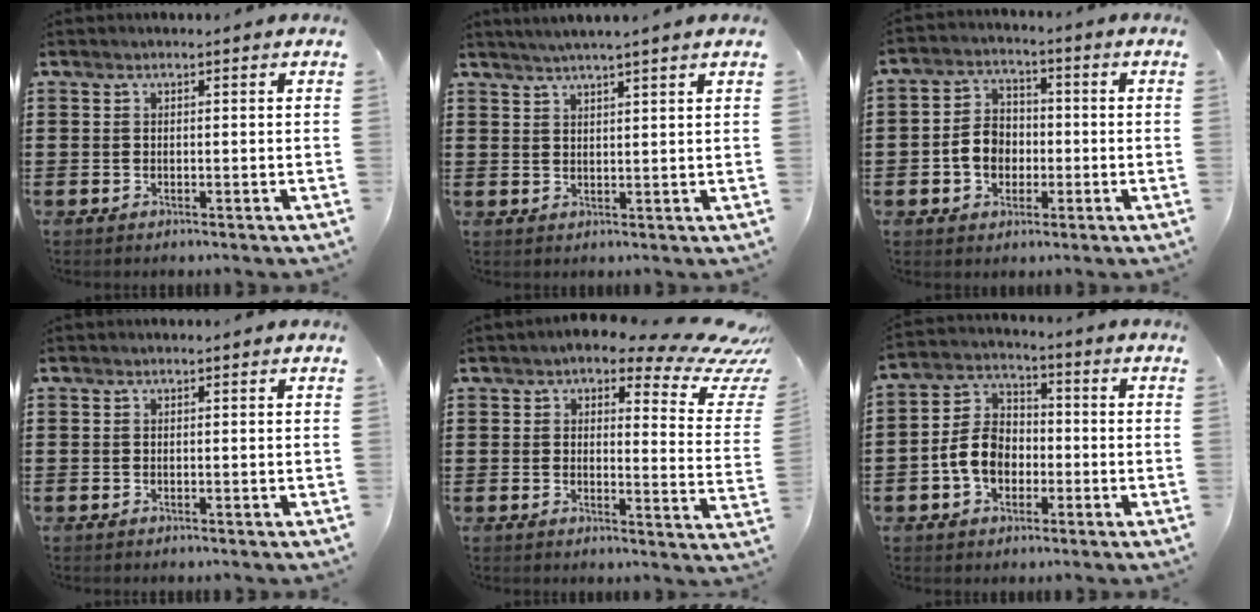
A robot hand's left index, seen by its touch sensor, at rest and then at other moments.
{"total": 2.5, "force": [2.2, -0.7, 1.0], "torque": [-0.024, -0.004, 0.040]}
{"total": 5.7, "force": [-1.5, 4.5, 3.1], "torque": [-0.080, 0.009, -0.033]}
{"total": 0.0}
{"total": 6.8, "force": [5.0, 1.7, 4.4], "torque": [-0.072, -0.030, 0.079]}
{"total": 7.4, "force": [-2.1, 5.6, 4.3], "torque": [-0.109, 0.012, -0.045]}